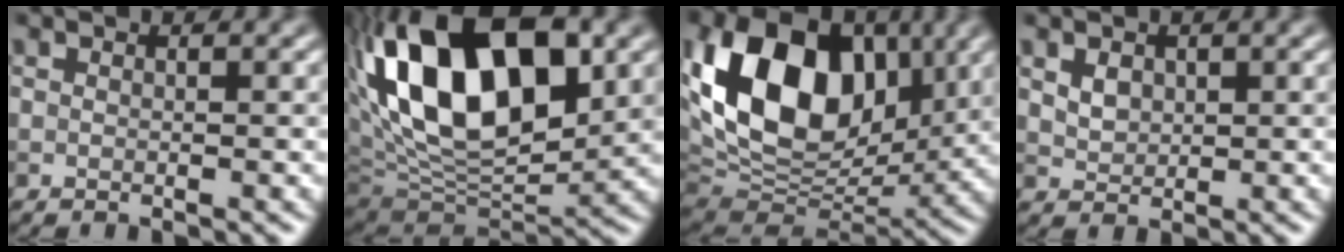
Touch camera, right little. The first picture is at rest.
{"total": 17.0, "force": [4.8, 9.1, 13.5], "torque": [-0.239, 0.016, 0.076]}
{"total": 14.2, "force": [3.5, 9.7, 9.7], "torque": [-0.167, 0.003, 0.058]}
{"total": 1.6, "force": [0.5, 1.3, 0.8], "torque": [-0.019, -0.001, 0.013]}